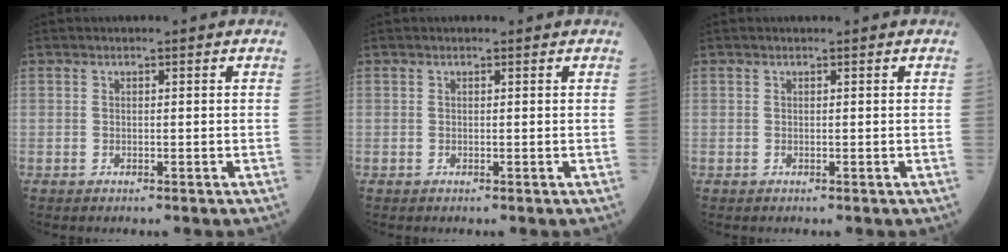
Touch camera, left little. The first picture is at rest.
{"total": 0.0}
{"total": 0.0}